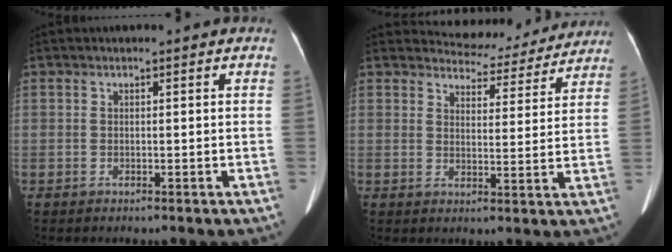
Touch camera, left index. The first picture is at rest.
{"total": 11.2, "force": [10.7, 3.2, 0.9], "torque": [0.004, -0.004, 0.120]}